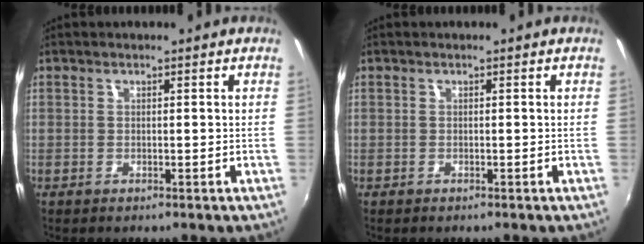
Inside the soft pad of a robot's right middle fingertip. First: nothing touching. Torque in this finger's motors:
{"motor_torque": [0.32, -0.24, -0.02, 0.00]}